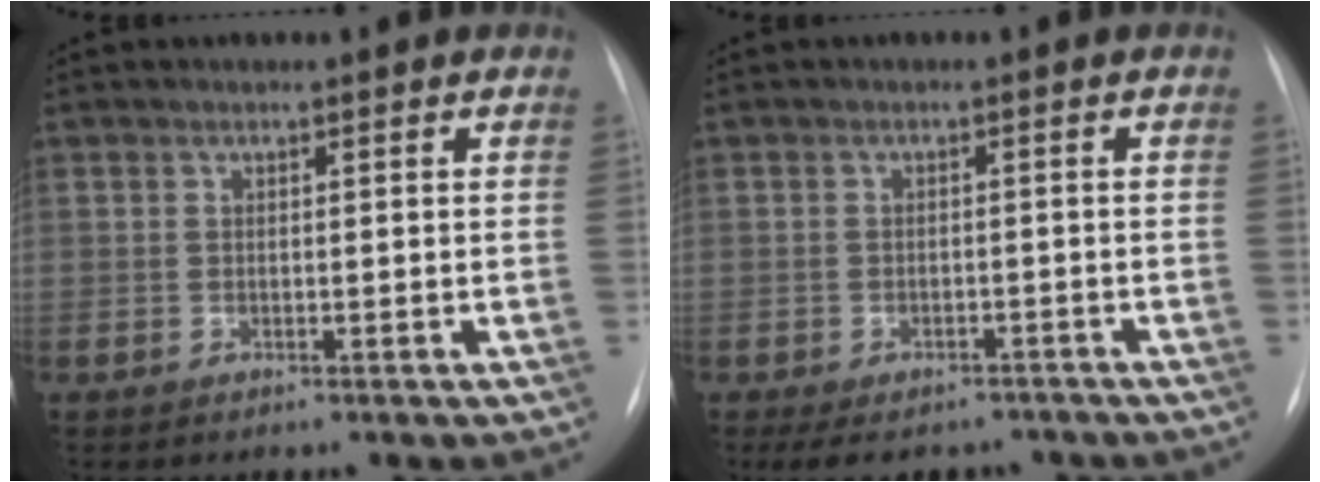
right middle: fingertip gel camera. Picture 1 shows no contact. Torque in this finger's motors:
{"motor_torque": [0.66, -0.75, 0.43, 0.04]}